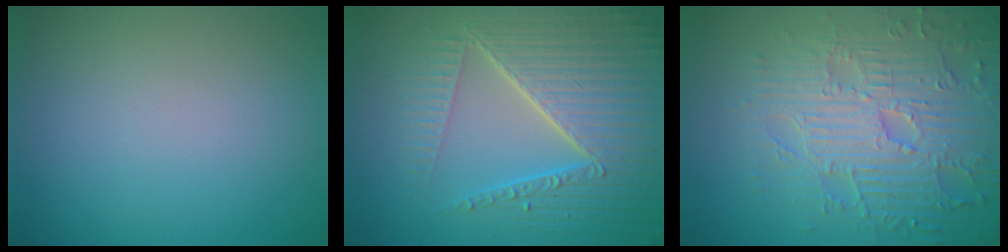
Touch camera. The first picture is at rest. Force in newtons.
{"total": 8.2, "press": 5.9, "slide": 5.6}
{"total": 7.7, "press": 5.9, "slide": 4.8}